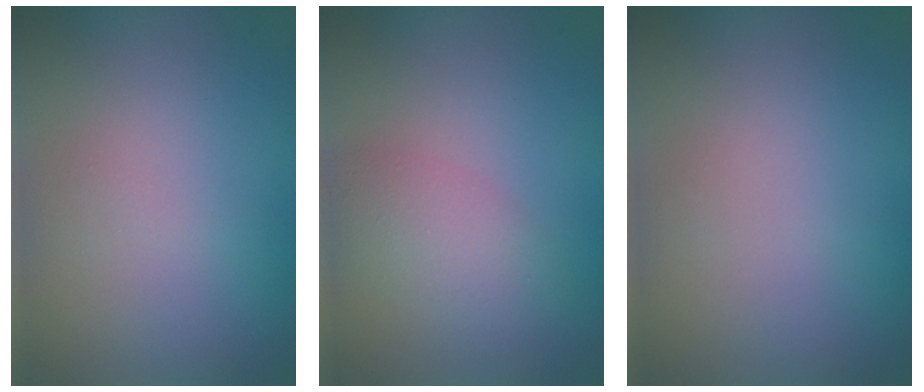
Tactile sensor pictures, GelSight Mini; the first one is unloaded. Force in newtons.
{"total": 3.0, "press": 3.0, "slide": 0.2}
{"total": 0.0}